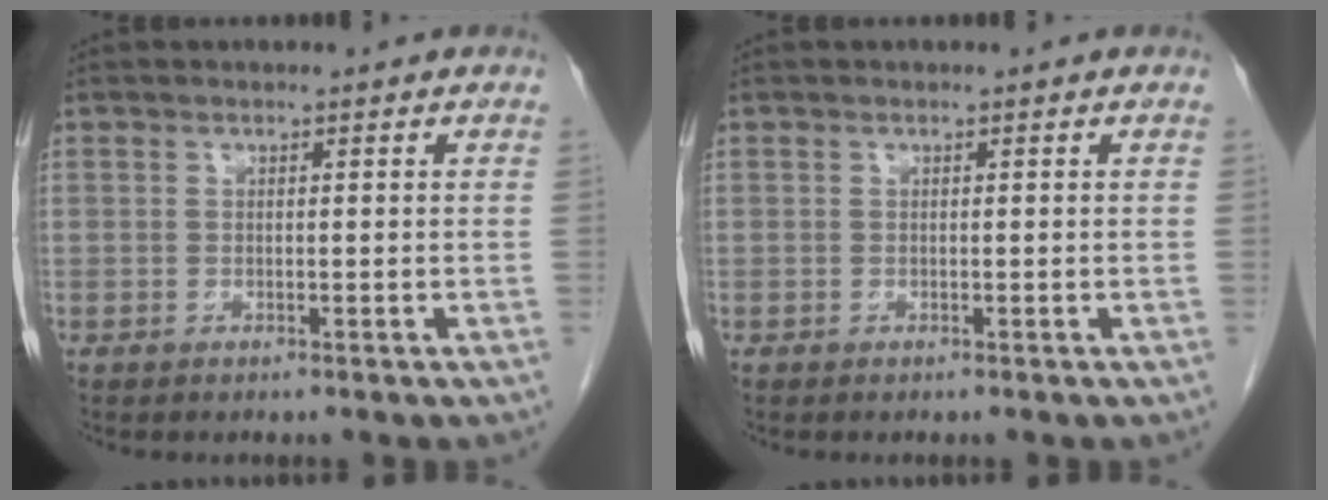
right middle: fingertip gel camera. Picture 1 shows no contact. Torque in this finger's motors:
{"motor_torque": [-0.07, 0.13, -0.02, 0.01]}